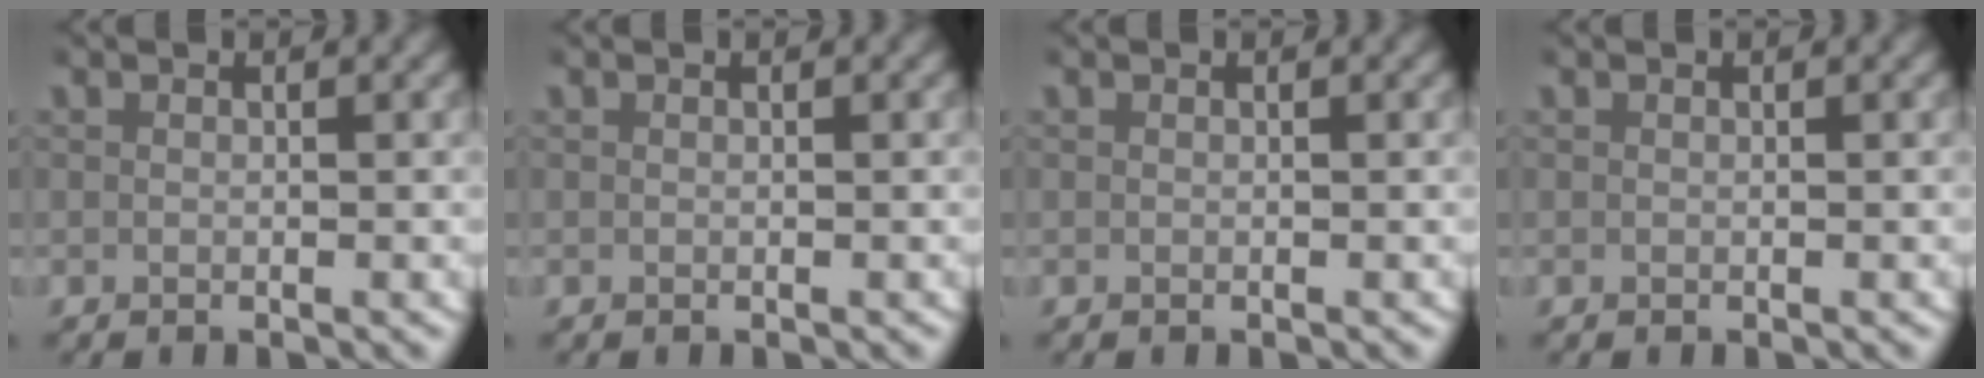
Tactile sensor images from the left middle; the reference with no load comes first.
{"total": 0.0}
{"total": 0.0}
{"total": 0.0}